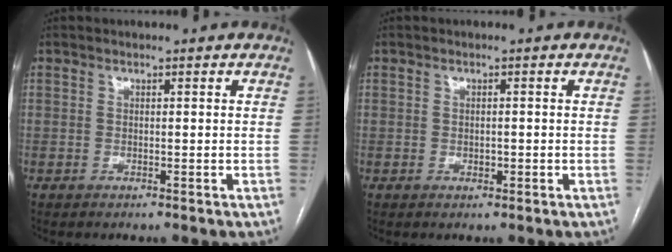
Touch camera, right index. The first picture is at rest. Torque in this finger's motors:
{"motor_torque": [-0.06, 0.01, -0.03, 0.00]}